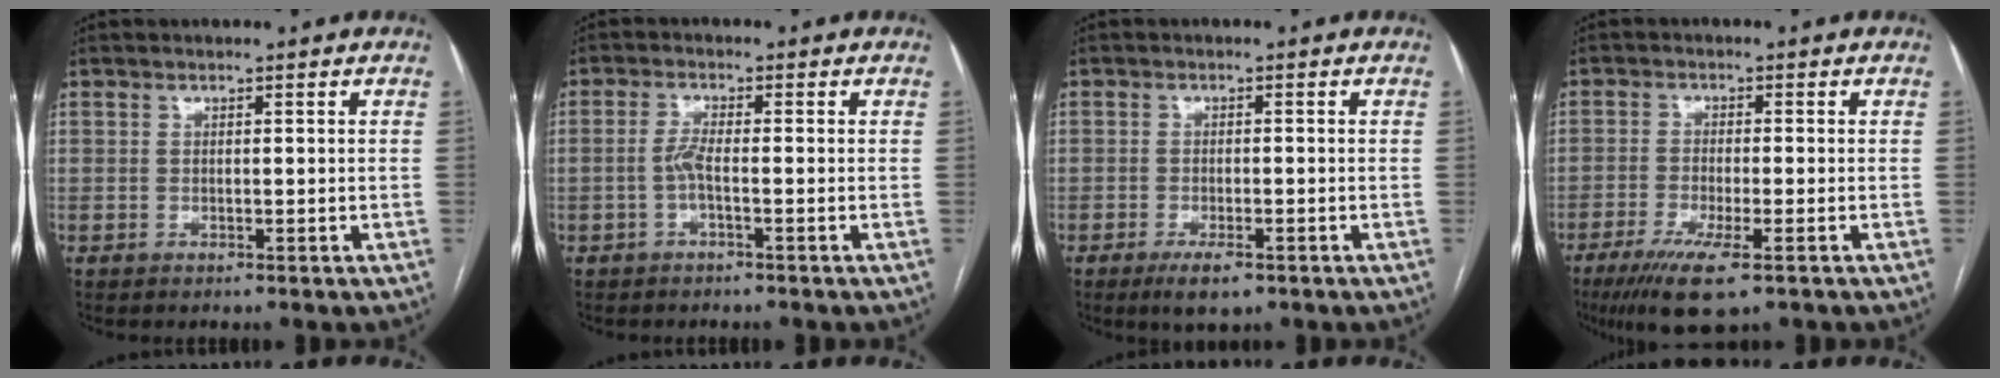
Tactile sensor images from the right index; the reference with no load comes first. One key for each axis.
{"total": 2.4, "fx": -0.8, "fy": 0.2, "fz": 2.2, "tx": -0.047, "ty": 0.001, "tz": -0.019}
{"total": 4.0, "fx": -2.4, "fy": 1.3, "fz": 2.9, "tx": -0.053, "ty": -0.005, "tz": -0.035}
{"total": 8.4, "fx": -5.1, "fy": 1.2, "fz": 6.6, "tx": -0.117, "ty": -0.023, "tz": -0.083}